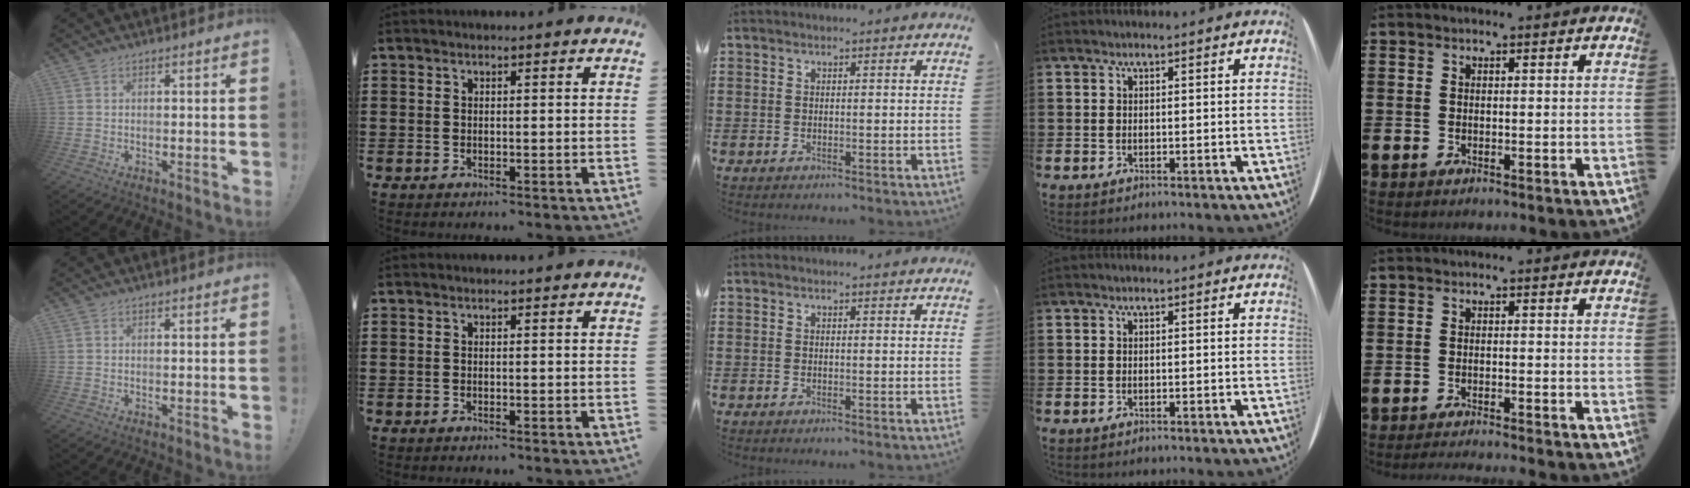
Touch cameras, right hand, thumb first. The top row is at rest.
{"little": {"total": 1.2, "force": [-1.2, -0.3, 0.2], "torque": [-0.002, 0.001, -0.023]}}